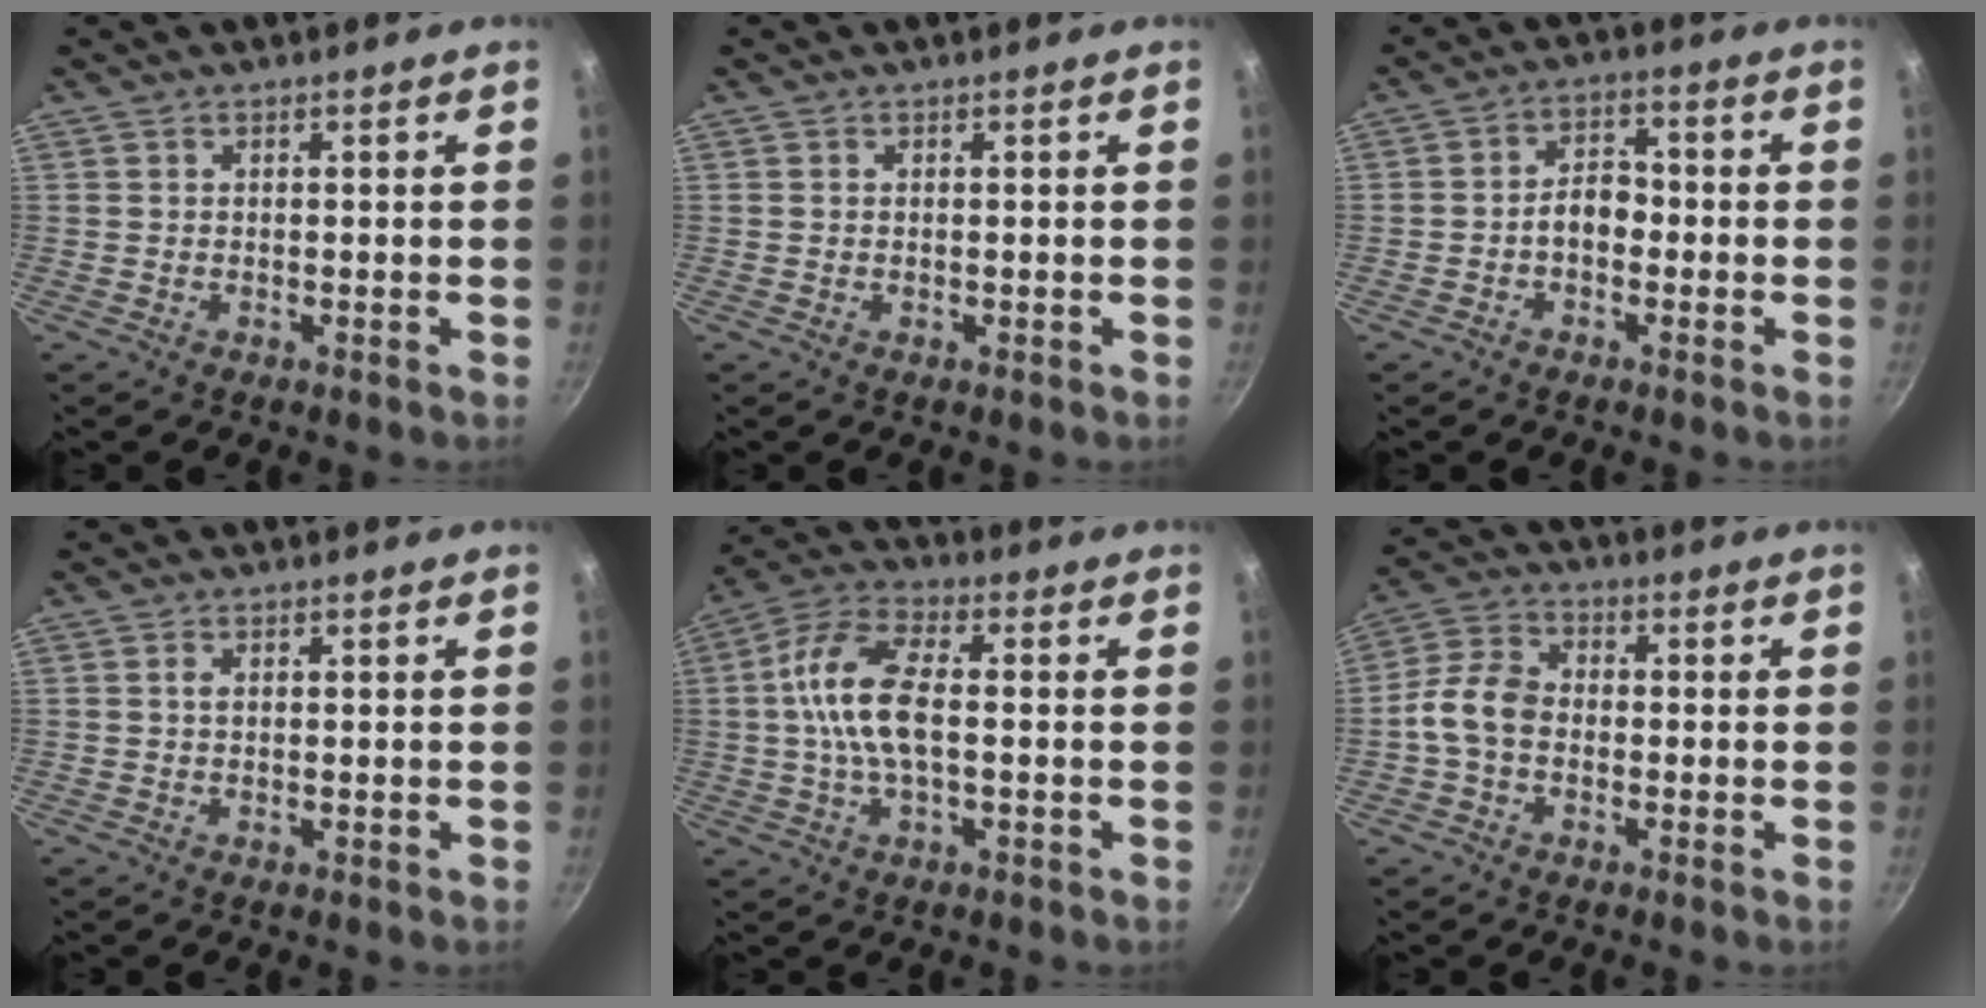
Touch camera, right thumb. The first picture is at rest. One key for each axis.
{"total": 0.0}
{"total": 4.9, "fx": -1.4, "fy": 3.4, "fz": 3.3, "tx": -0.031, "ty": 0.026, "tz": -0.031}
{"total": 0.9, "fx": 0.2, "fy": 0.5, "fz": 0.7, "tx": -0.014, "ty": 0.002, "tz": 0.002}
{"total": 11.8, "fx": -0.1, "fy": 5.4, "fz": 10.5, "tx": -0.209, "ty": 0.028, "tz": -0.015}
{"total": 7.8, "fx": -1.4, "fy": 5.7, "fz": 5.2, "tx": -0.092, "ty": 0.030, "tz": -0.044}